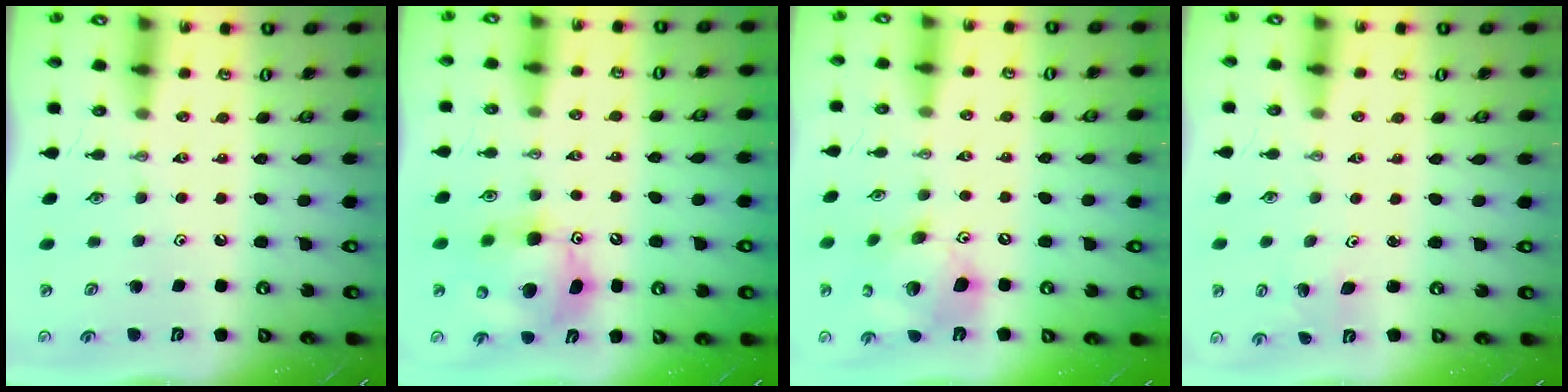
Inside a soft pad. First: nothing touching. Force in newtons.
{"total": 12.9, "press": 12.6, "slide": 2.8}
{"total": 15.3, "press": 15.1, "slide": 2.5}
{"total": 1.5, "press": 1.5, "slide": 0.1}